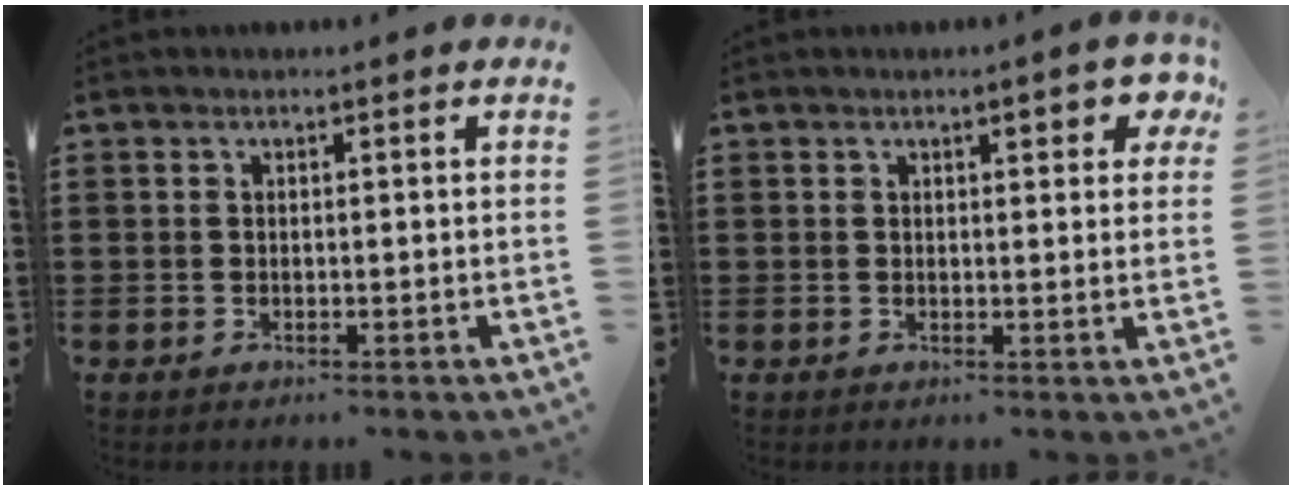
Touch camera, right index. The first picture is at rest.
{"total": 3.2, "force": [1.8, 1.0, 2.5], "torque": [-0.029, -0.001, 0.024]}